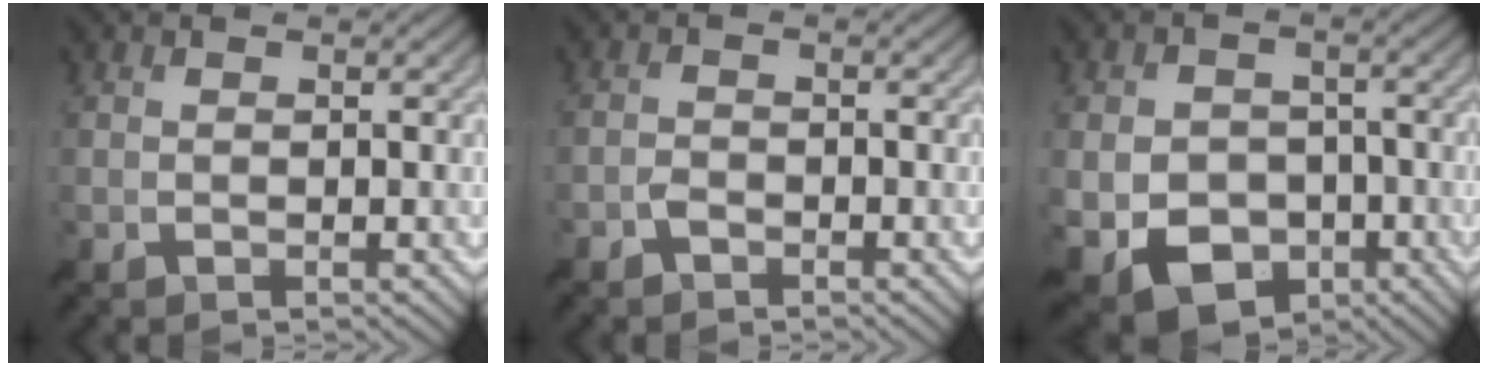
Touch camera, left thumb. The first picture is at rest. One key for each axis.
{"total": 1.3, "fx": -1.1, "fy": 0.7, "fz": 0.3, "tx": -0.002, "ty": 0.003, "tz": -0.024}
{"total": 8.8, "fx": -3.1, "fy": 6.5, "fz": 5.1, "tx": -0.111, "ty": -0.026, "tz": -0.055}